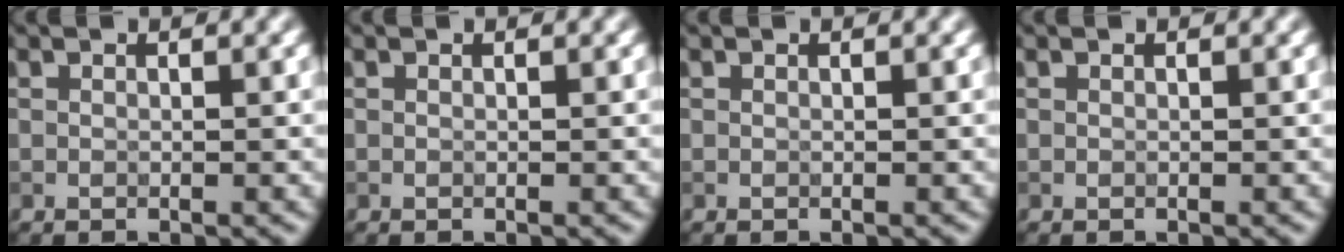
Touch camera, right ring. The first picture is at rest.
{"total": 0.0}
{"total": 0.0}
{"total": 0.0}